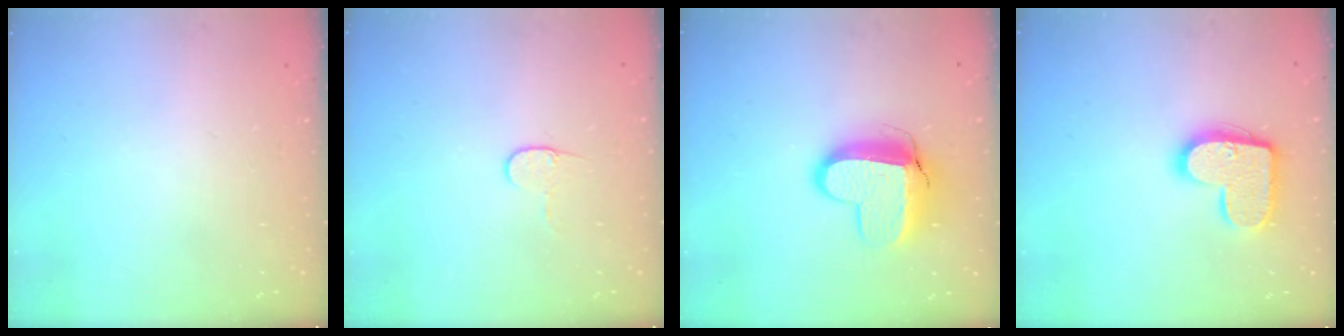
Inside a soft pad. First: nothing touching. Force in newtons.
{"total": 4.3, "press": 4.3, "slide": 0.4}
{"total": 11.8, "press": 11.8, "slide": 1.2}
{"total": 14.4, "press": 14.4, "slide": 0.7}